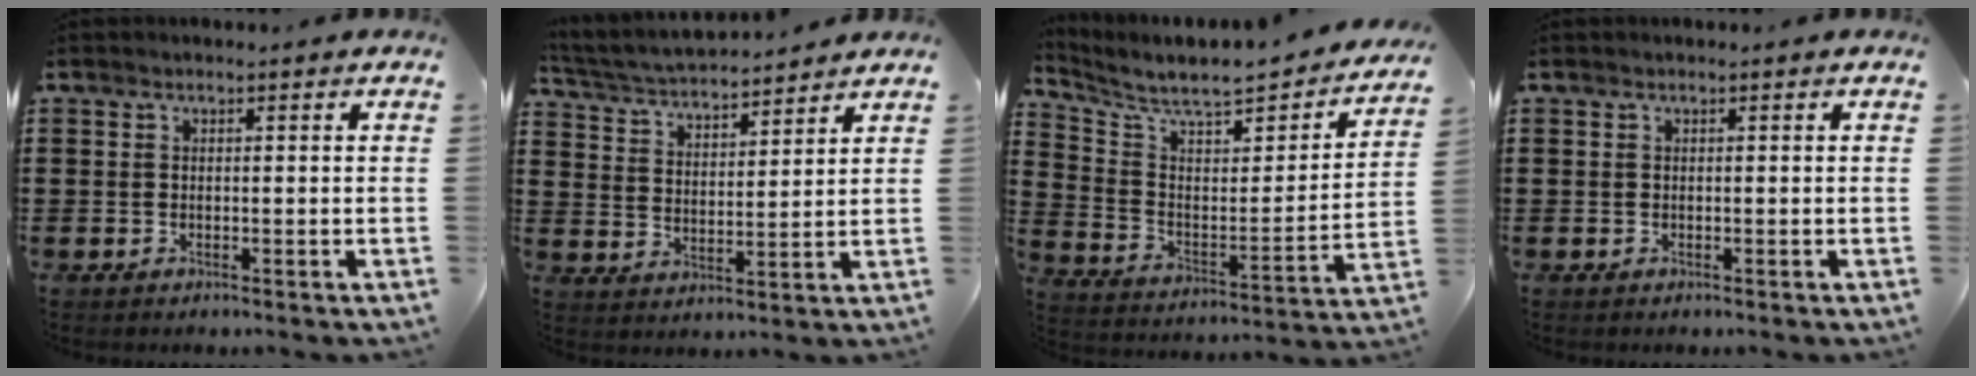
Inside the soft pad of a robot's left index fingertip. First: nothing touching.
{"total": 4.5, "force": [4.4, 0.3, 1.0], "torque": [-0.042, -0.026, 0.073]}
{"total": 6.2, "force": [5.6, 1.0, 2.5], "torque": [-0.079, -0.051, 0.090]}
{"total": 0.0}